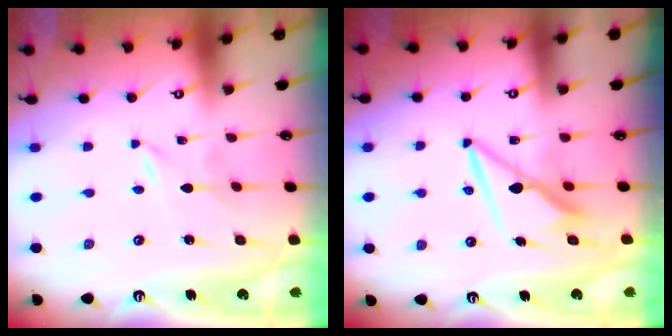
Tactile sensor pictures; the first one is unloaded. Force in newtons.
{"total": 7.7, "press": 7.7, "slide": 0.7}